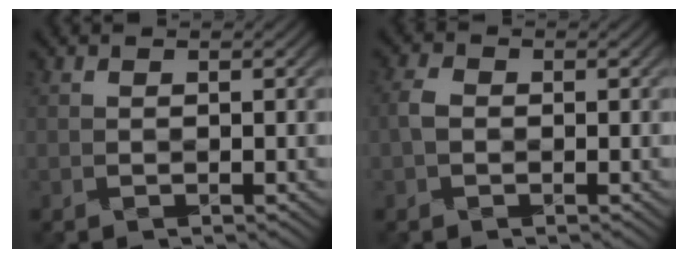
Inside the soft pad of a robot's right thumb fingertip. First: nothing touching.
{"total": 2.6, "force": [-0.4, 1.9, 1.7], "torque": [-0.040, 0.005, -0.016]}